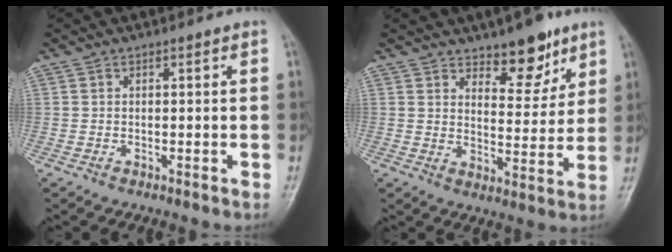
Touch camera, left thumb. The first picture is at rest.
{"total": 9.3, "force": [6.5, 4.0, 5.2], "torque": [-0.042, -0.048, 0.100]}